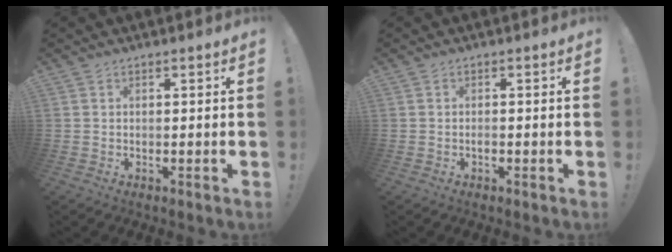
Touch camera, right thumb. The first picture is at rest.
{"total": 1.0, "force": [-0.8, 0.2, 0.6], "torque": [-0.012, 0.000, -0.014]}